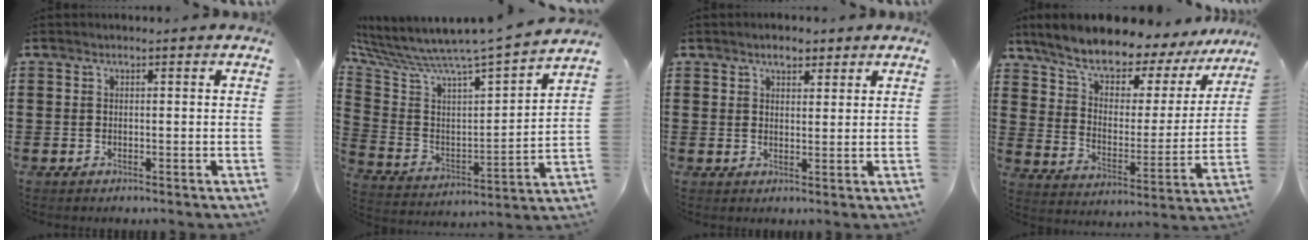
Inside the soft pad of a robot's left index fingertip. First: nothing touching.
{"total": 5.6, "force": [5.2, -0.4, 2.0], "torque": [-0.069, -0.069, 0.074]}
{"total": 2.9, "force": [2.3, 1.3, 1.3], "torque": [-0.023, 0.004, 0.040]}
{"total": 7.7, "force": [6.8, 2.4, 2.6], "torque": [-0.083, -0.054, 0.111]}